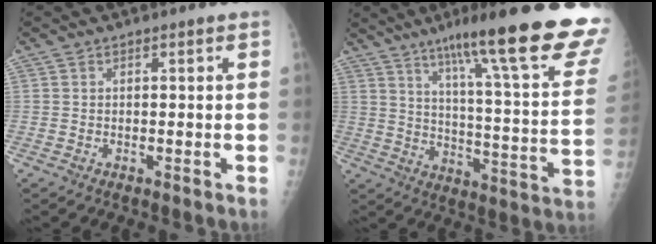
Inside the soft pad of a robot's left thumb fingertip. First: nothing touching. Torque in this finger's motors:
{"motor_torque": [1.65, -0.32, 1.40, -1.38, 0.39]}